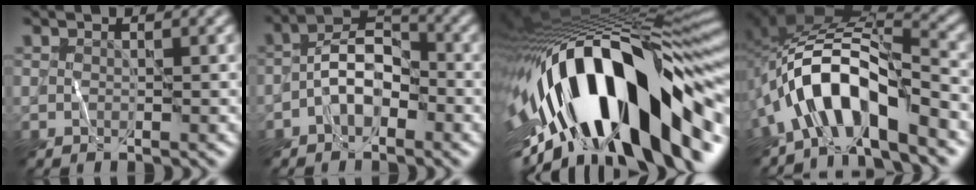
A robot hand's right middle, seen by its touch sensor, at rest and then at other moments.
{"total": 4.3, "force": [-1.7, 2.3, 3.2], "torque": [-0.052, 0.013, -0.039]}
{"total": 19.6, "force": [-3.8, 8.0, 17.5], "torque": [-0.276, 0.008, -0.067]}
{"total": 8.8, "force": [-4.5, 3.3, 6.8], "torque": [-0.113, 0.016, -0.084]}